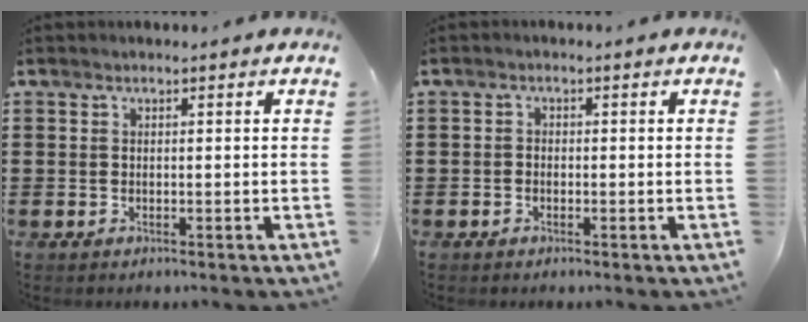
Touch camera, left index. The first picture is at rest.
{"total": 1.1, "force": [-0.9, 0.6, 0.2], "torque": [-0.007, 0.001, -0.018]}